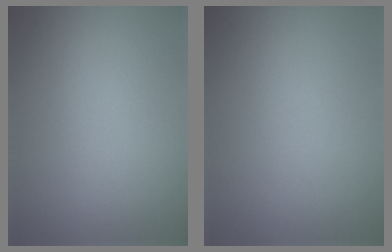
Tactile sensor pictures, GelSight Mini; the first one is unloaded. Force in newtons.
{"total": 0.0}